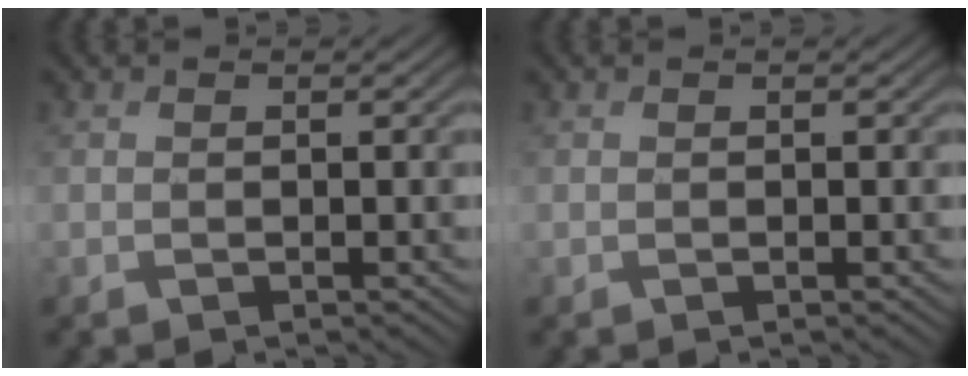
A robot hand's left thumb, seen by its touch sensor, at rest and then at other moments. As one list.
[{"total": 0.0}]